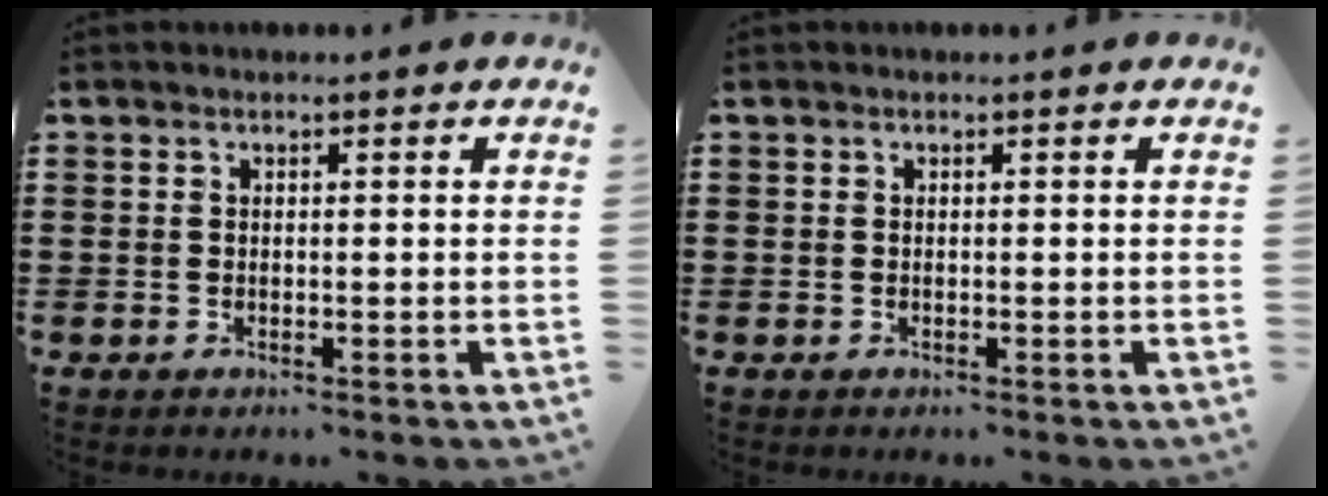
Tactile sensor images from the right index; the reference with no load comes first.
{"total": 0.0}